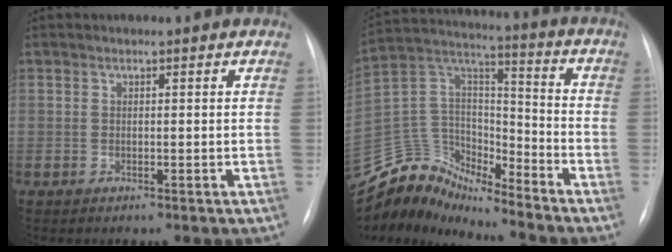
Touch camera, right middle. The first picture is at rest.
{"total": 11.6, "force": [-11.1, 3.4, 0.2], "torque": [-0.010, 0.086, -0.213]}